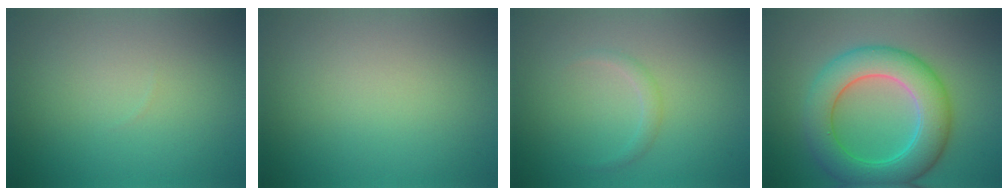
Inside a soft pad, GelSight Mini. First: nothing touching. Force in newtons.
{"total": 0.0}
{"total": 1.0, "press": 1.0, "slide": 0.0}
{"total": 7.8, "press": 7.8, "slide": 0.3}